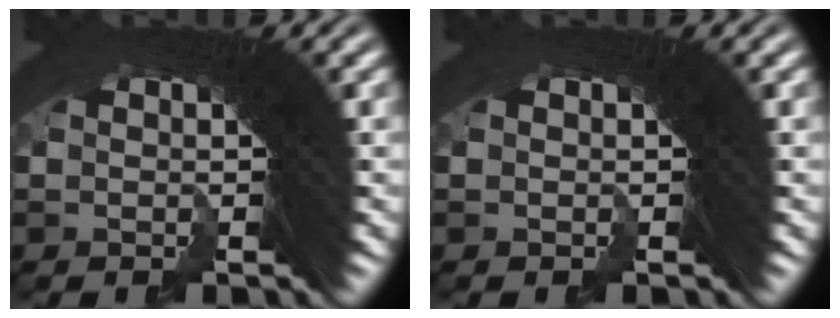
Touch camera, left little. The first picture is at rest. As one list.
[{"total": 0.0}]